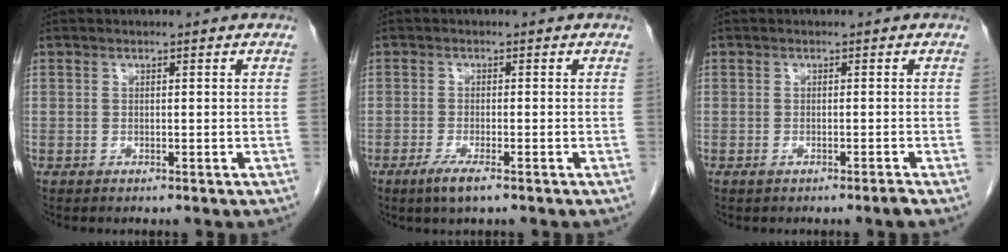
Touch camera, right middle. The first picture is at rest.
{"total": 3.3, "force": [-2.0, 0.3, 2.6], "torque": [-0.053, -0.008, -0.037]}
{"total": 1.3, "force": [-0.9, -0.2, 0.9], "torque": [-0.015, -0.002, -0.016]}